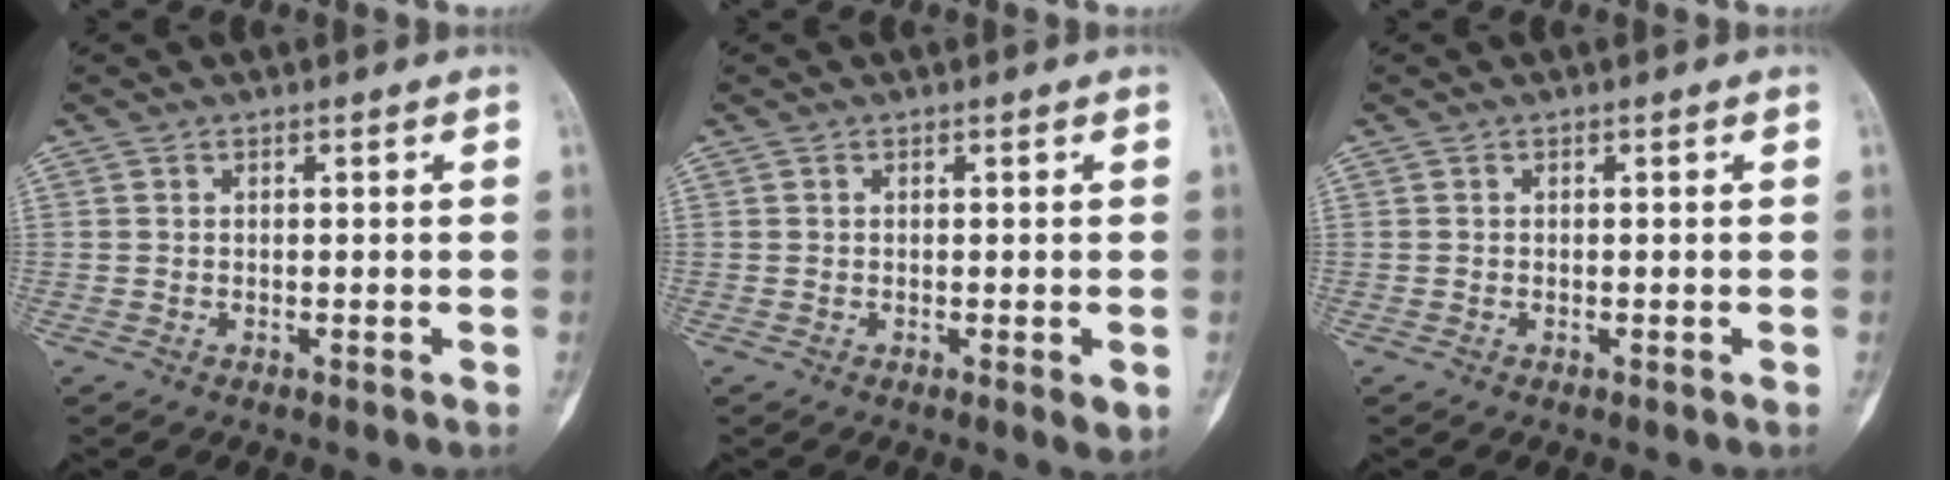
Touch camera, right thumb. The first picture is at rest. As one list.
[{"total": 1.9, "force": [-0.5, 0.5, 1.8], "torque": [-0.025, -0.006, -0.007]}, {"total": 0.0}]